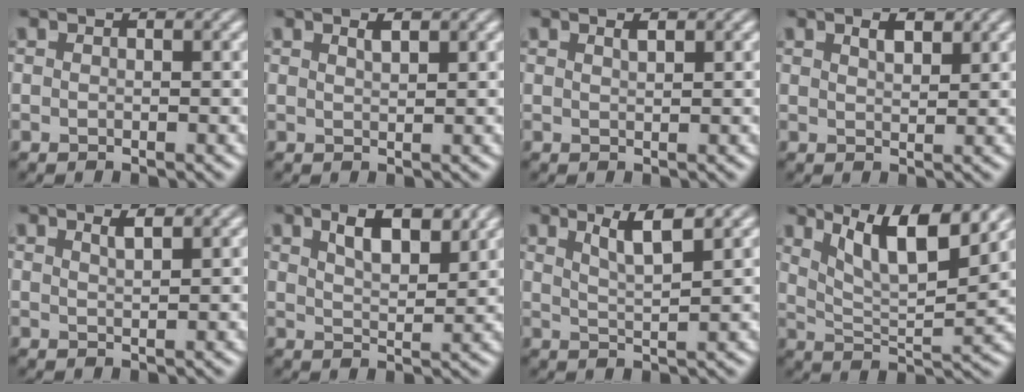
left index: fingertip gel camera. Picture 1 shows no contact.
{"total": 1.1, "force": [0.8, 0.3, 0.7], "torque": [-0.012, 0.001, 0.014]}
{"total": 0.8, "force": [0.6, 0.2, 0.5], "torque": [-0.008, -0.001, 0.011]}
{"total": 1.8, "force": [1.2, 0.7, 1.2], "torque": [-0.021, 0.001, 0.024]}
{"total": 1.4, "force": [1.0, 0.4, 0.9], "torque": [-0.009, 0.004, 0.013]}
{"total": 4.5, "force": [2.7, 1.6, 3.2], "torque": [-0.054, 0.000, 0.046]}
{"total": 3.3, "force": [2.0, 0.6, 2.6], "torque": [-0.036, 0.000, 0.036]}
{"total": 8.4, "force": [5.3, 2.1, 6.2], "torque": [-0.095, 0.006, 0.087]}